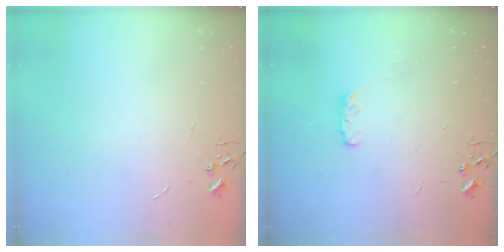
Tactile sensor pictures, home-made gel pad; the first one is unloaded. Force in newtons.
{"total": 4.8, "press": 4.8, "slide": 0.7}